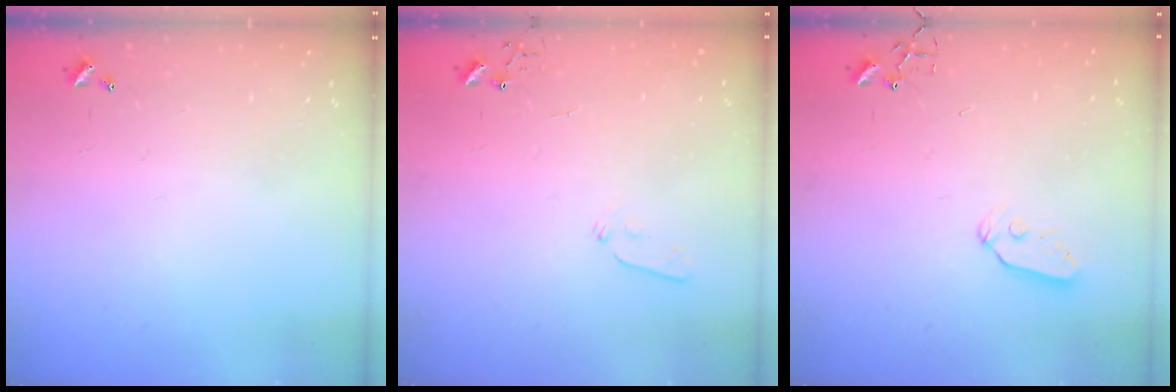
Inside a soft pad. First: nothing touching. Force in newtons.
{"total": 4.8, "press": 4.7, "slide": 1.0}
{"total": 6.0, "press": 6.0, "slide": 0.2}